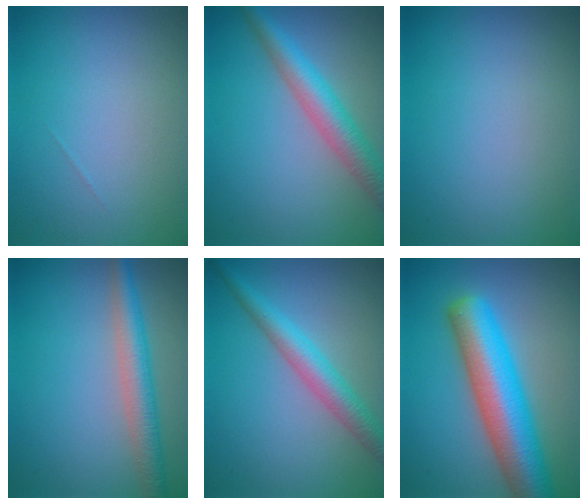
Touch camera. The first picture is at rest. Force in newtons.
{"total": 4.4, "press": 4.4, "slide": 0.2}
{"total": 0.0}
{"total": 4.2, "press": 4.2, "slide": 0.1}
{"total": 3.8, "press": 3.8, "slide": 0.0}
{"total": 9.8, "press": 9.8, "slide": 0.3}